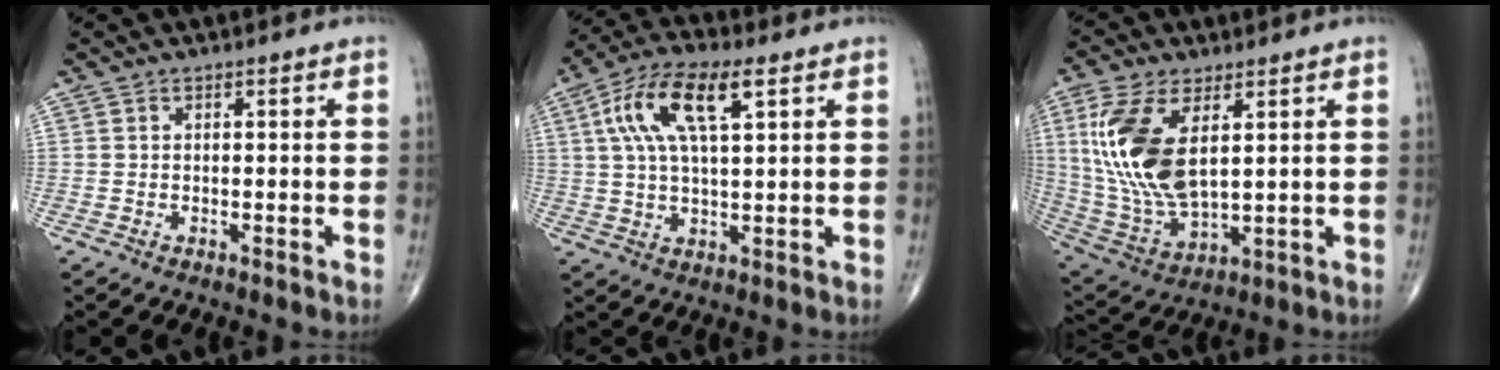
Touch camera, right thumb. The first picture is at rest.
{"total": 13.2, "force": [4.7, 4.8, 11.3], "torque": [-0.226, 0.013, 0.082]}
{"total": 17.0, "force": [4.2, 8.2, 14.2], "torque": [-0.303, -0.020, 0.093]}